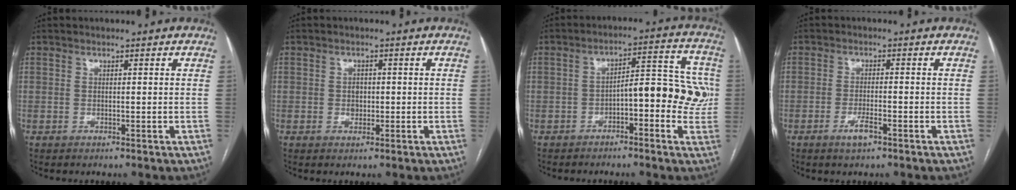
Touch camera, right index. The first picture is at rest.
{"total": 1.6, "force": [-0.2, 1.3, 0.9], "torque": [-0.013, 0.003, -0.001]}
{"total": 10.1, "force": [-1.6, 3.6, 9.3], "torque": [-0.119, 0.040, -0.020]}
{"total": 3.1, "force": [-1.8, 0.5, 2.5], "torque": [-0.049, -0.003, -0.033]}